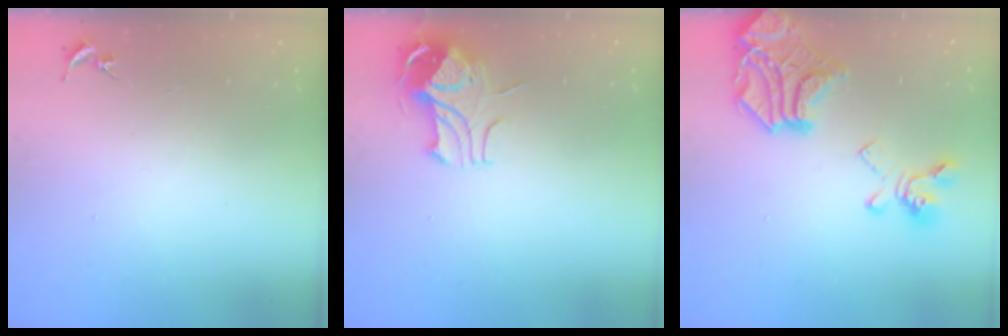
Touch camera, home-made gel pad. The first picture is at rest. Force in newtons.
{"total": 9.8, "press": 9.7, "slide": 1.1}
{"total": 22.5, "press": 22.3, "slide": 2.7}